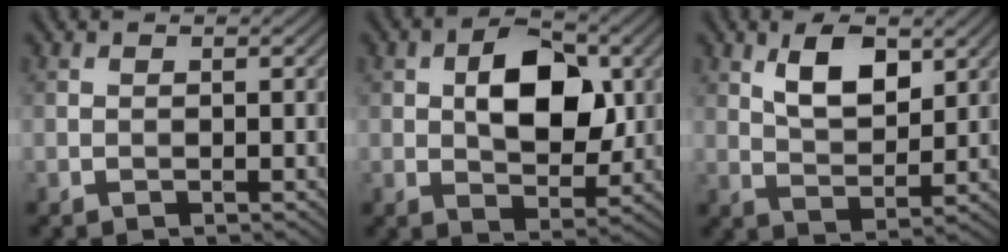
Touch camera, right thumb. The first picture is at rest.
{"total": 8.9, "force": [1.5, 5.3, 7.0], "torque": [-0.109, 0.004, 0.022]}
{"total": 6.4, "force": [3.1, 3.1, 4.7], "torque": [-0.091, -0.005, 0.057]}